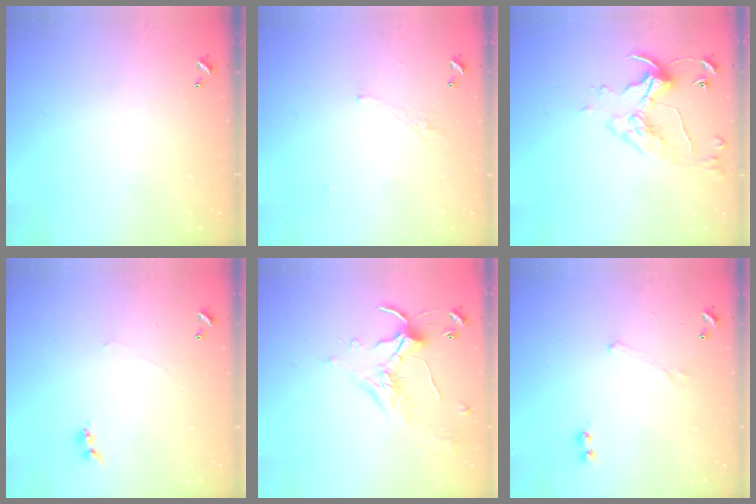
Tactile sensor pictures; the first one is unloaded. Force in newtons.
{"total": 3.5, "press": 3.5, "slide": 0.3}
{"total": 6.8, "press": 6.7, "slide": 0.8}
{"total": 1.2, "press": 1.1, "slide": 0.3}
{"total": 1.2, "press": 0.6, "slide": 1.1}
{"total": 0.7, "press": 0.6, "slide": 0.2}